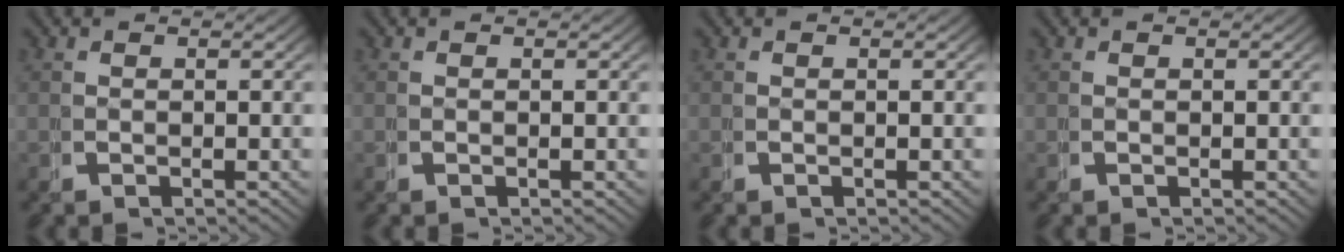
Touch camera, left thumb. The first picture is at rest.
{"total": 0.0}
{"total": 0.0}
{"total": 0.0}